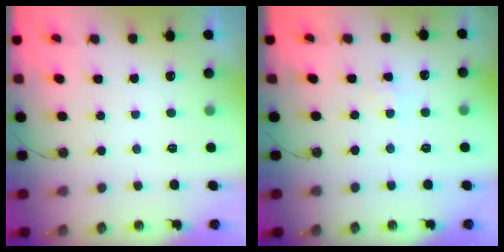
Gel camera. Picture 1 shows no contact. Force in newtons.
{"total": 1.9, "press": 1.9, "slide": 0.3}